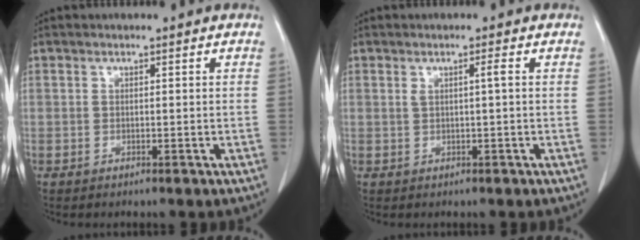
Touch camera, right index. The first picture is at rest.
{"total": 1.5, "force": [0.3, -0.2, 1.5], "torque": [-0.026, 0.001, 0.007]}